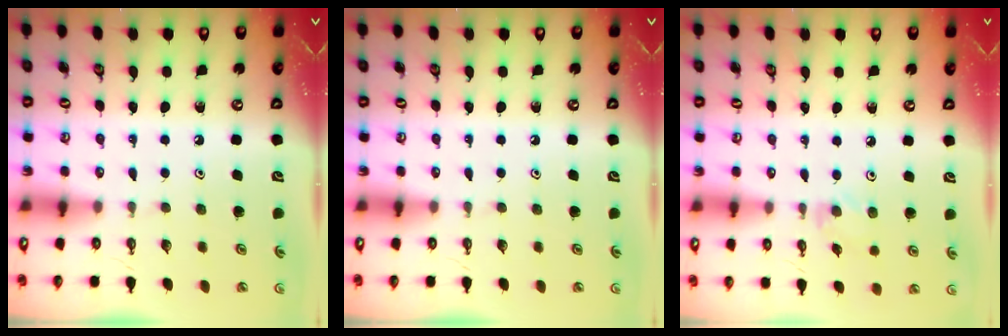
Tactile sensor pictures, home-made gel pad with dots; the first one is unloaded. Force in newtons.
{"total": 0.0}
{"total": 3.6, "press": 3.6, "slide": 0.5}